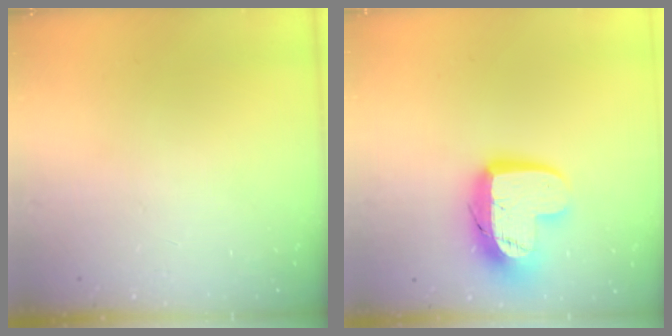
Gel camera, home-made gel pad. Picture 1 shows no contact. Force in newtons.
{"total": 15.1, "press": 15.0, "slide": 1.2}